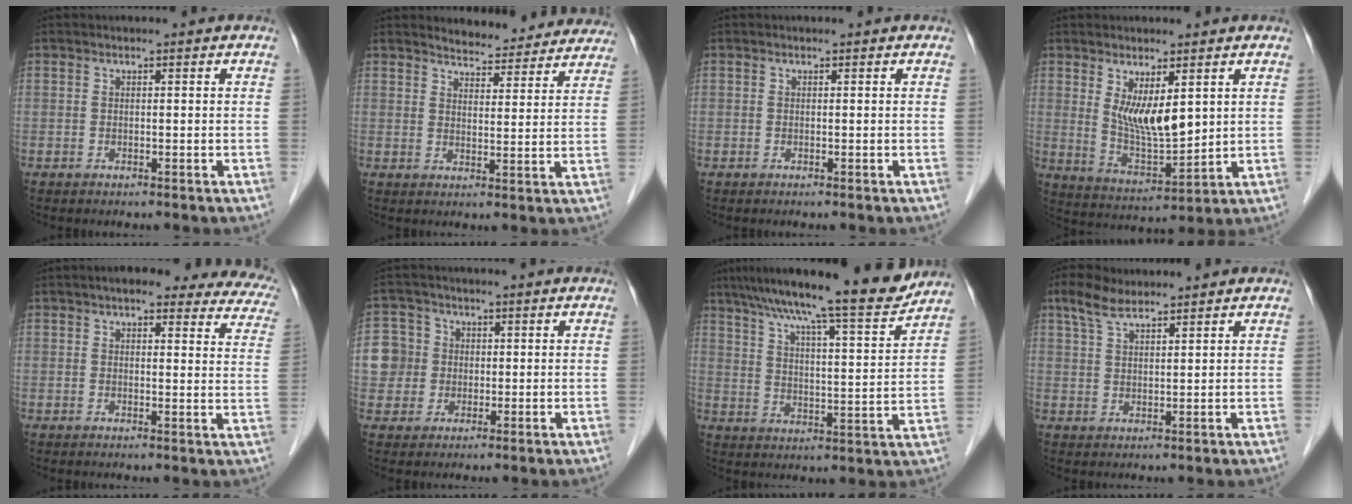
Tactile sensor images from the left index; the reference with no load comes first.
{"total": 13.1, "force": [12.5, 2.9, 2.2], "torque": [-0.005, -0.009, 0.137]}
{"total": 0.0}
{"total": 7.7, "force": [2.6, 2.3, 6.9], "torque": [-0.129, -0.017, 0.061]}
{"total": 19.4, "force": [16.7, 5.1, 8.5], "torque": [-0.078, -0.002, 0.169]}
{"total": 5.3, "force": [0.0, 5.3, 0.6], "torque": [-0.019, 0.020, 0.003]}
{"total": 17.1, "force": [14.7, 0.2, 8.7], "torque": [-0.130, 0.001, 0.217]}
{"total": 4.5, "force": [3.6, 1.3, 2.4], "torque": [-0.061, 0.018, 0.075]}